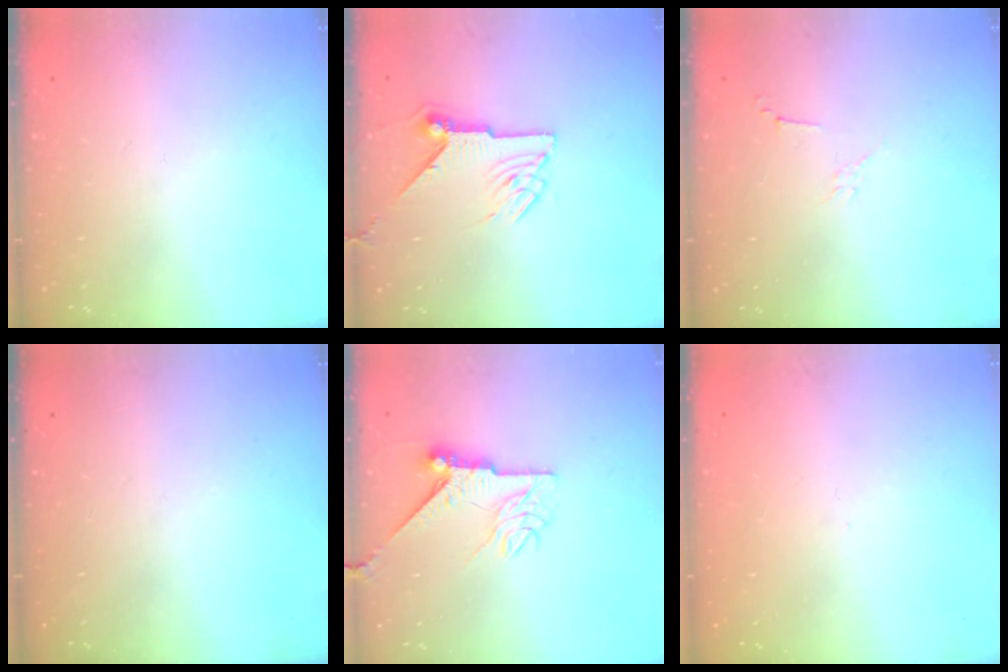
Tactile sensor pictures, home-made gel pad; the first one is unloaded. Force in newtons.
{"total": 7.5, "press": 7.5, "slide": 0.4}
{"total": 3.3, "press": 3.2, "slide": 0.8}
{"total": 0.0}
{"total": 8.6, "press": 8.6, "slide": 0.5}
{"total": 0.0}